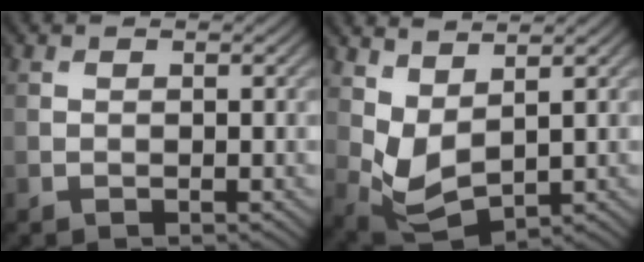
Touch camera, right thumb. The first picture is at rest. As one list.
[{"total": 5.6, "force": [2.5, 3.0, 4.1], "torque": [-0.107, -0.006, 0.053]}]